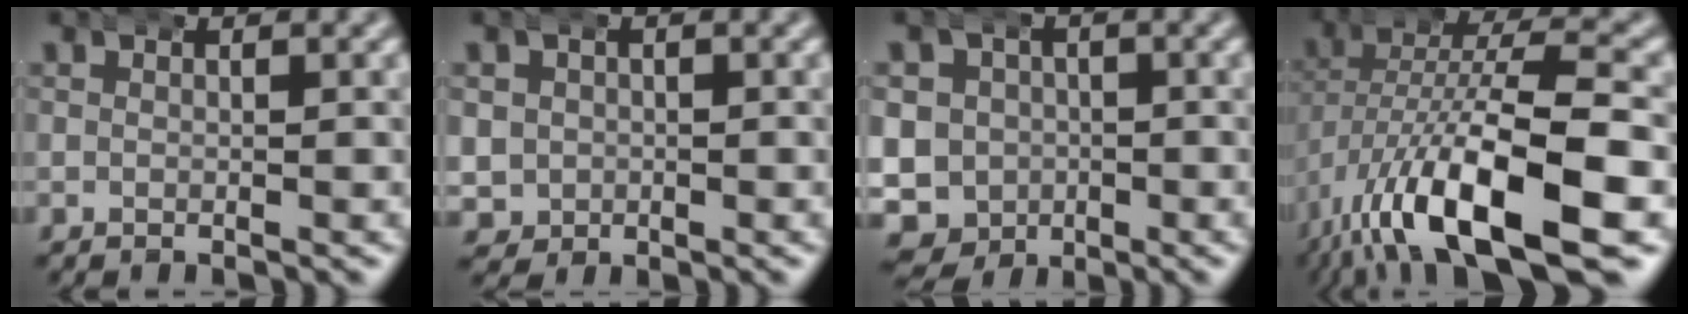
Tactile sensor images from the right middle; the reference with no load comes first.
{"total": 5.4, "force": [-0.2, 5.1, 1.7], "torque": [-0.059, -0.021, -0.001]}
{"total": 14.5, "force": [-3.7, 13.4, 4.1], "torque": [-0.125, -0.052, -0.064]}
{"total": 10.9, "force": [-4.8, 4.4, 8.7], "torque": [-0.172, -0.020, -0.053]}